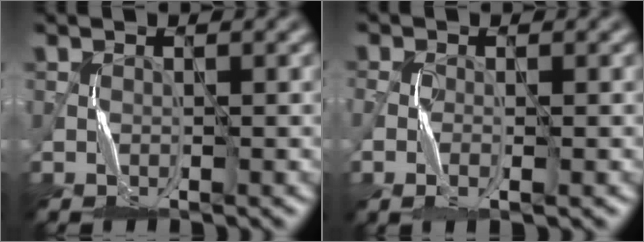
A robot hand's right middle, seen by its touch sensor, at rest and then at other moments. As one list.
[{"total": 1.9, "force": [-0.5, 0.8, 1.7], "torque": [-0.037, -0.005, -0.013]}]